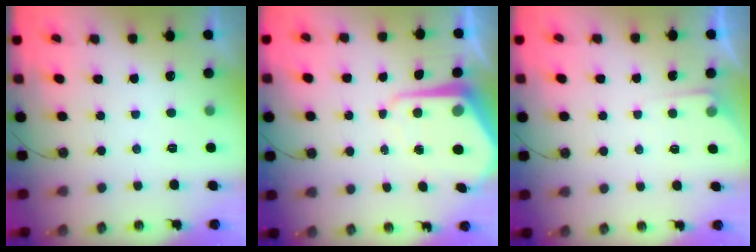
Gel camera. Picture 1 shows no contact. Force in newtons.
{"total": 8.0, "press": 7.9, "slide": 0.6}
{"total": 3.7, "press": 3.6, "slide": 0.5}